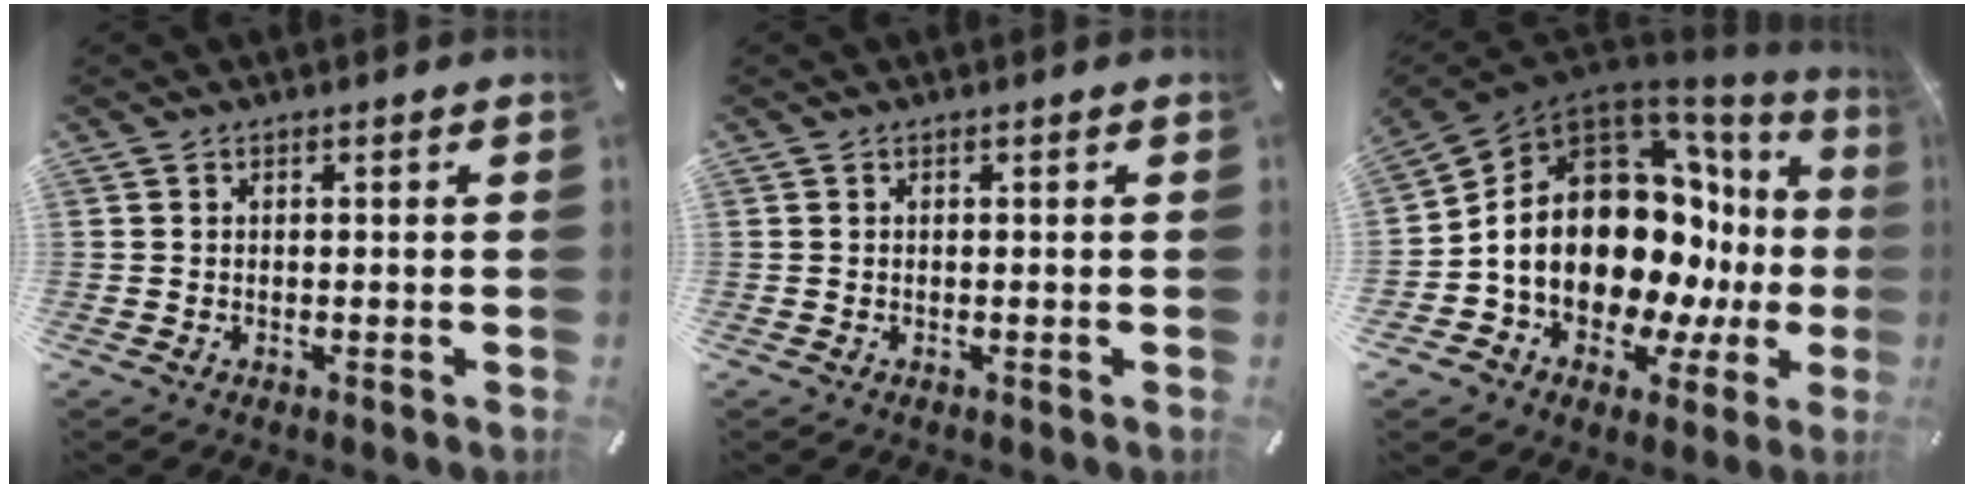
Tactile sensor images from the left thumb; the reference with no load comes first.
{"total": 0.0}
{"total": 21.8, "force": [0.6, 14.8, 16.0], "torque": [-0.288, -0.048, 0.029]}